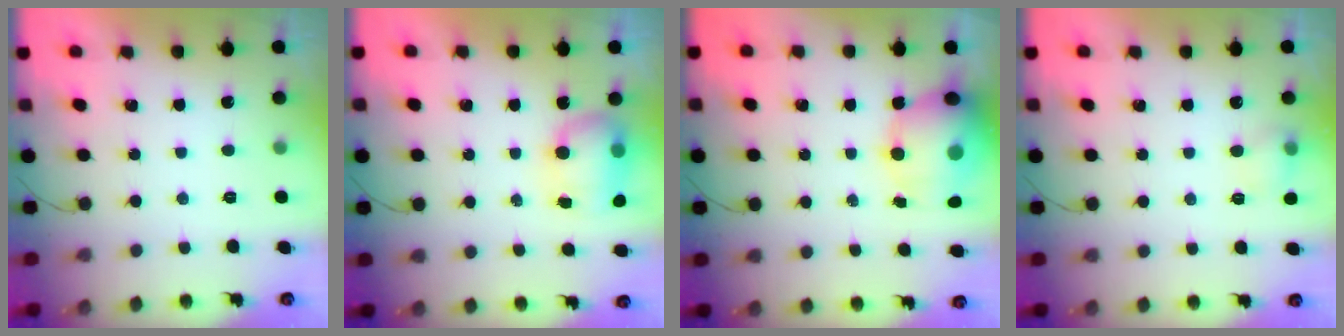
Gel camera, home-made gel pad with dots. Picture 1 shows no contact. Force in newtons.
{"total": 11.7, "press": 9.1, "slide": 7.4}
{"total": 16.3, "press": 15.9, "slide": 3.8}
{"total": 6.0, "press": 5.8, "slide": 1.6}